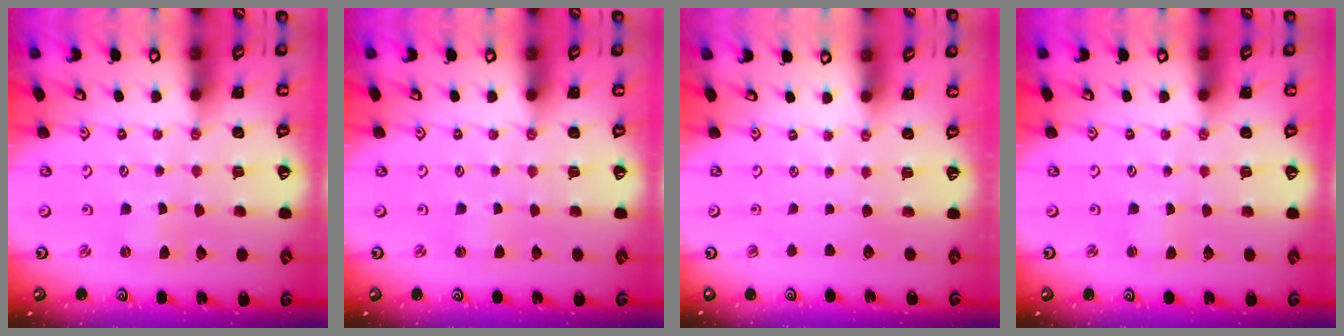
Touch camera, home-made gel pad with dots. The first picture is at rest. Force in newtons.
{"total": 0.7, "press": 0.7, "slide": 0.1}
{"total": 0.0}
{"total": 1.2, "press": 1.2, "slide": 0.1}